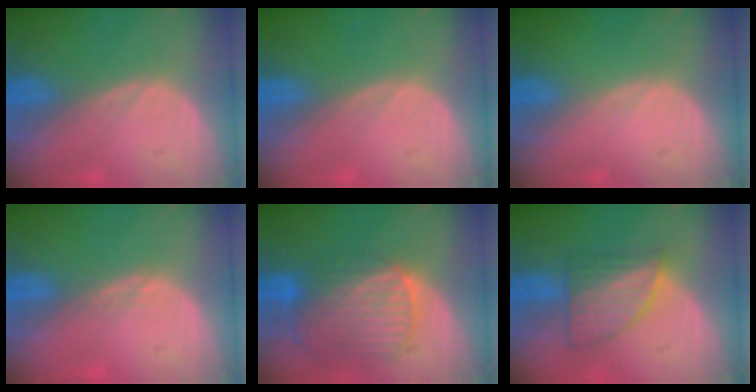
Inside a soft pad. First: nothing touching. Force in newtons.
{"total": 0.0}
{"total": 0.0}
{"total": 1.0, "press": 0.8, "slide": 0.7}
{"total": 10.3, "press": 8.7, "slide": 5.5}
{"total": 7.0, "press": 6.4, "slide": 2.8}